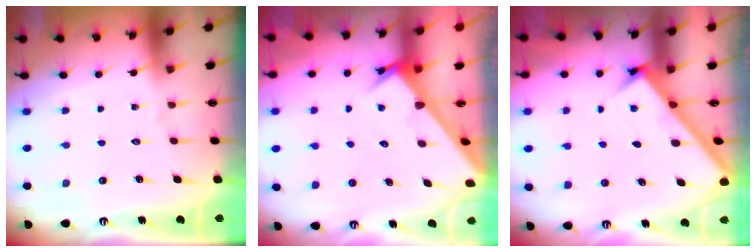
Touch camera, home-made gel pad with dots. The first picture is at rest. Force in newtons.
{"total": 2.8, "press": 2.8, "slide": 0.1}
{"total": 2.8, "press": 2.8, "slide": 0.4}